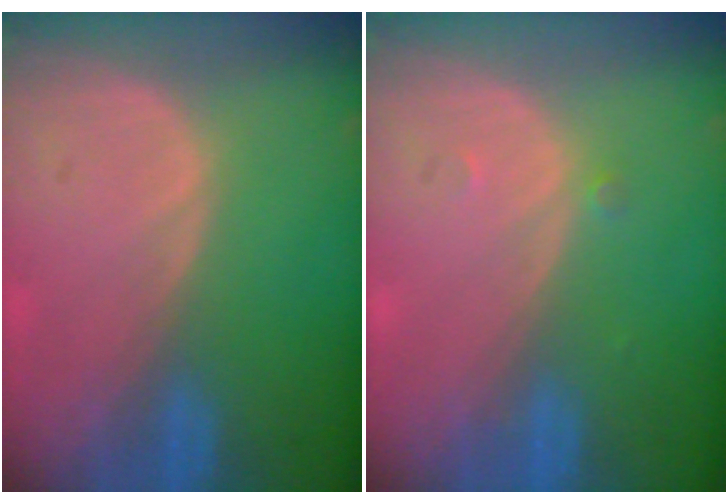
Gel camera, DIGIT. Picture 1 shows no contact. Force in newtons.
{"total": 0.7, "press": 0.7, "slide": 0.1}